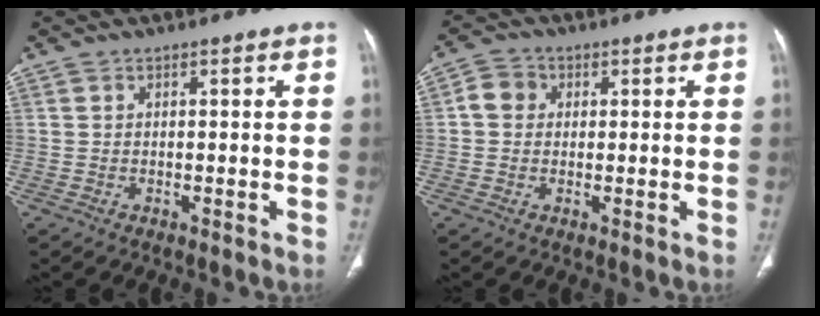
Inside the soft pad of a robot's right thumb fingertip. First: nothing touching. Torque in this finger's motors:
{"motor_torque": [-0.12, 0.12, 0.36, -0.17, 0.04]}